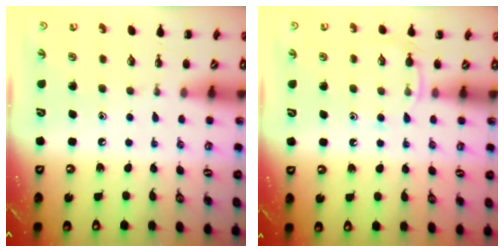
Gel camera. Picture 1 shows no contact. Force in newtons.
{"total": 5.9, "press": 5.7, "slide": 1.8}